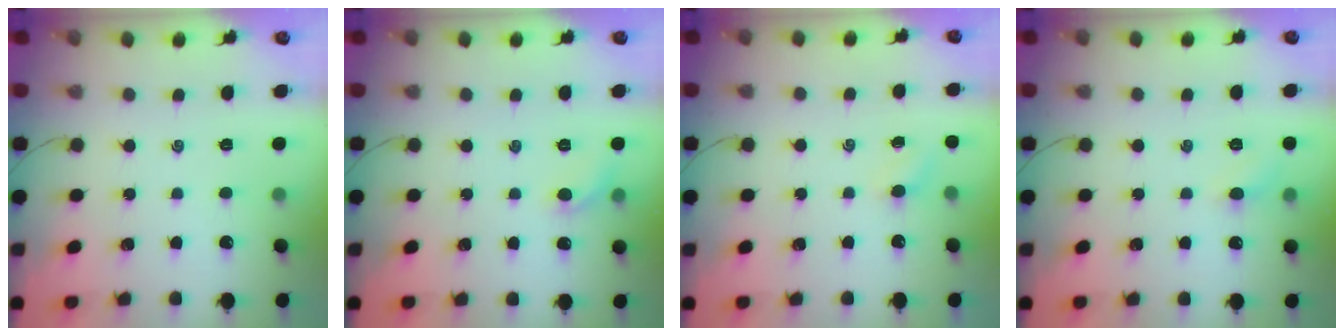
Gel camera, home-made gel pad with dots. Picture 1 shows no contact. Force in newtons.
{"total": 5.6, "press": 5.4, "slide": 1.3}
{"total": 2.7, "press": 2.6, "slide": 0.8}
{"total": 4.3, "press": 4.0, "slide": 1.5}